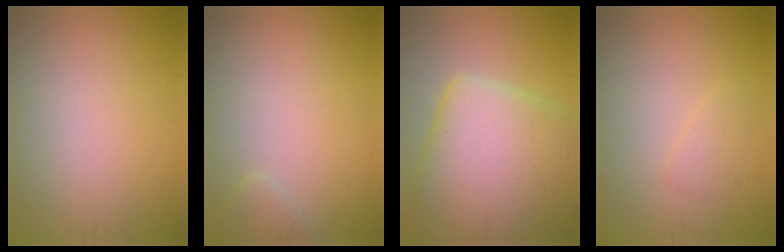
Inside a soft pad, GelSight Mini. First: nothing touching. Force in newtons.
{"total": 1.0, "press": 1.0, "slide": 0.0}
{"total": 12.1, "press": 12.1, "slide": 0.6}
{"total": 1.1, "press": 1.1, "slide": 0.1}